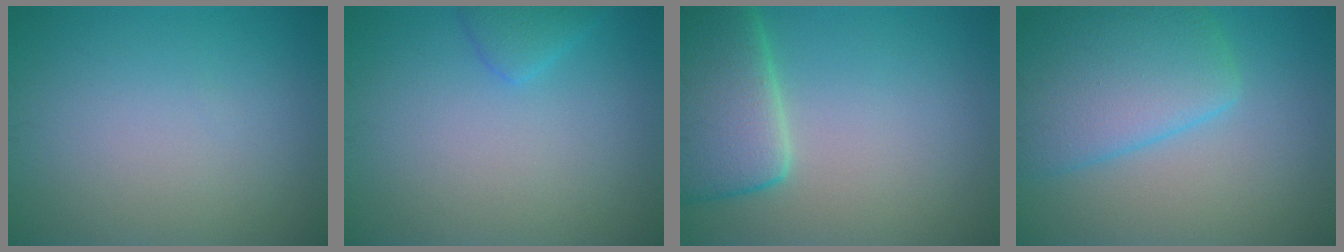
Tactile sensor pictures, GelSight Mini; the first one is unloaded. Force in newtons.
{"total": 1.7, "press": 1.7, "slide": 0.1}
{"total": 7.7, "press": 7.7, "slide": 0.6}
{"total": 7.0, "press": 7.0, "slide": 0.4}